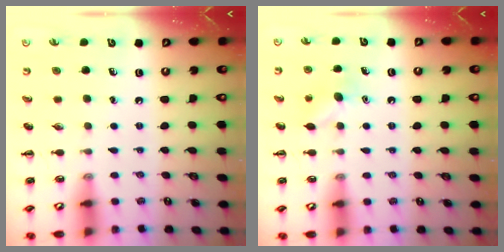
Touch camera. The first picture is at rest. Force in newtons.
{"total": 6.6, "press": 6.4, "slide": 1.7}